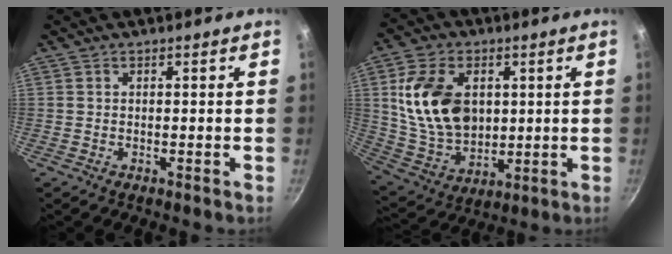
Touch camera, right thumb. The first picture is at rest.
{"total": 17.1, "force": [3.2, 11.9, 11.9], "torque": [-0.199, -0.013, 0.073]}